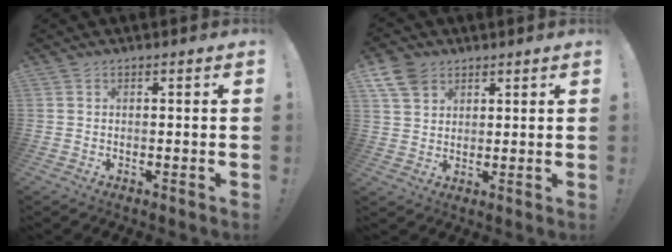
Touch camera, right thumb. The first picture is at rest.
{"total": 8.0, "force": [4.9, 5.7, 2.8], "torque": [-0.058, -0.020, 0.100]}